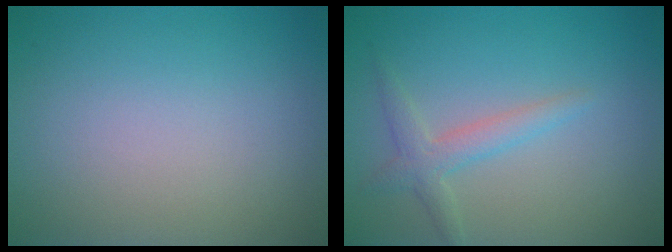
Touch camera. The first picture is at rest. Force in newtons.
{"total": 2.2, "press": 2.2, "slide": 0.1}